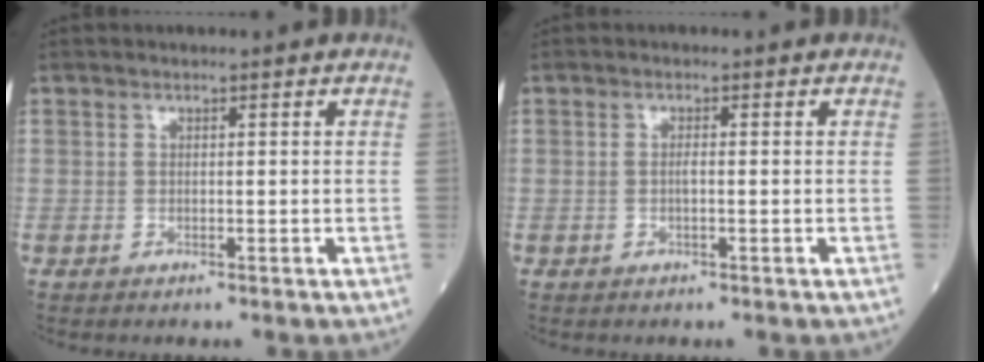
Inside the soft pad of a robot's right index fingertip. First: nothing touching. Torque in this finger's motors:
{"motor_torque": [0.09, 0.05, -0.08, 0.00]}